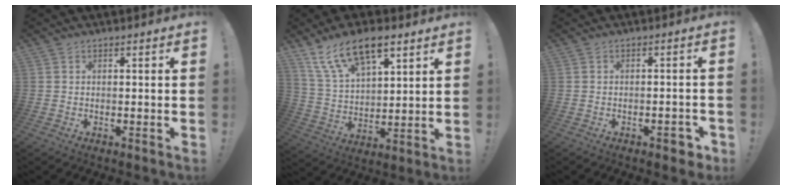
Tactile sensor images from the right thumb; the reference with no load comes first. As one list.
[{"total": 15.1, "force": [9.7, 7.2, 9.0], "torque": [-0.163, -0.049, 0.181]}, {"total": 4.0, "force": [-2.1, 1.6, 3.0], "torque": [-0.038, 0.014, -0.033]}]